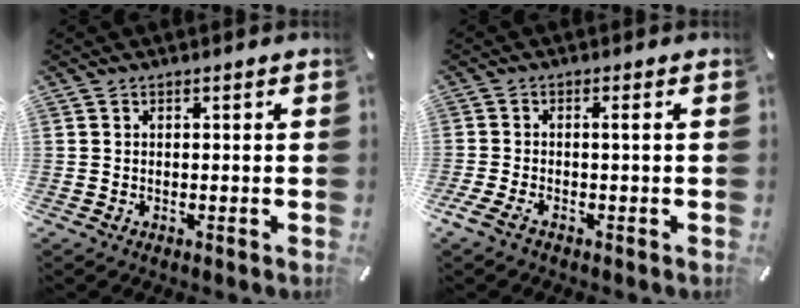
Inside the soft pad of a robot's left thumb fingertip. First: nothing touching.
{"total": 2.9, "force": [-0.9, 0.7, 2.7], "torque": [-0.053, -0.002, -0.018]}